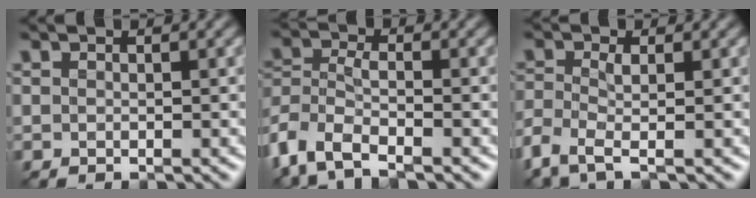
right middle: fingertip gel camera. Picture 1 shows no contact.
{"total": 5.7, "force": [-3.9, 2.3, 3.5], "torque": [-0.082, -0.008, -0.087]}
{"total": 3.1, "force": [-1.6, 1.0, 2.5], "torque": [-0.068, -0.008, -0.038]}